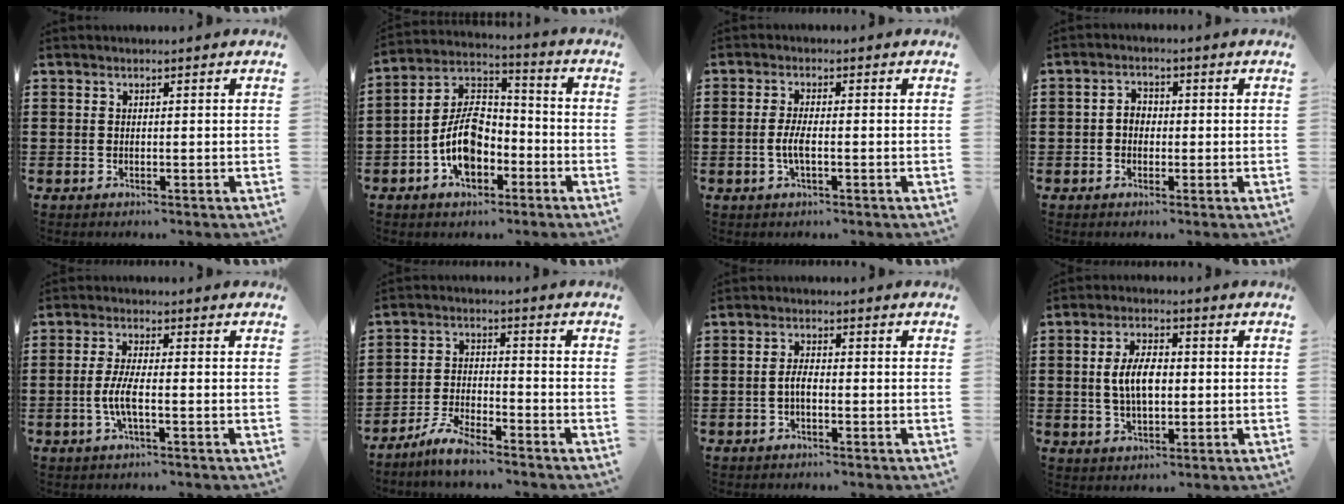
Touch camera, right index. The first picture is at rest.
{"total": 9.1, "force": [-3.6, 5.3, 6.5], "torque": [-0.152, 0.007, -0.072]}
{"total": 3.2, "force": [-0.8, 0.5, 3.1], "torque": [-0.070, -0.008, -0.018]}
{"total": 2.4, "force": [-0.4, 1.8, 1.5], "torque": [-0.031, 0.007, -0.010]}
{"total": 4.4, "force": [-1.3, 0.7, 4.1], "torque": [-0.100, -0.011, -0.033]}
{"total": 5.3, "force": [-4.7, 0.7, 2.2], "torque": [-0.059, -0.001, -0.094]}
{"total": 2.3, "force": [-0.7, 0.8, 2.1], "torque": [-0.046, 0.000, -0.016]}
{"total": 6.2, "force": [0.2, 3.1, 5.4], "torque": [-0.111, 0.002, -0.005]}